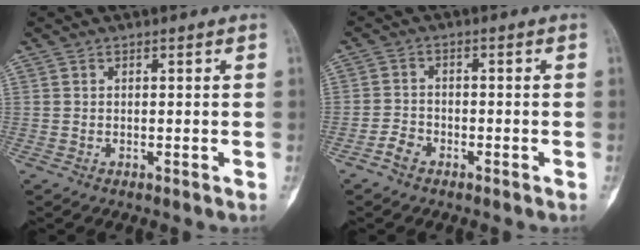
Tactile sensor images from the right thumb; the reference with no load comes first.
{"total": 2.9, "force": [-2.0, 1.8, 1.2], "torque": [-0.021, 0.012, -0.039]}